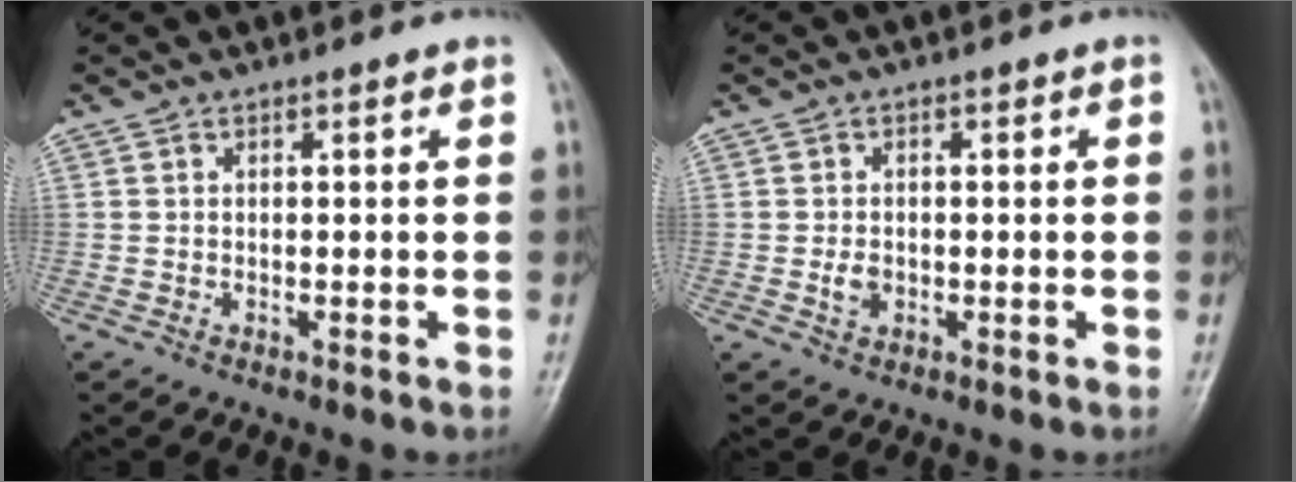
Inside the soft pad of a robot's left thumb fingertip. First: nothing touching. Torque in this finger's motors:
{"motor_torque": [0.18, 0.17, 0.23, 0.20, 0.00]}